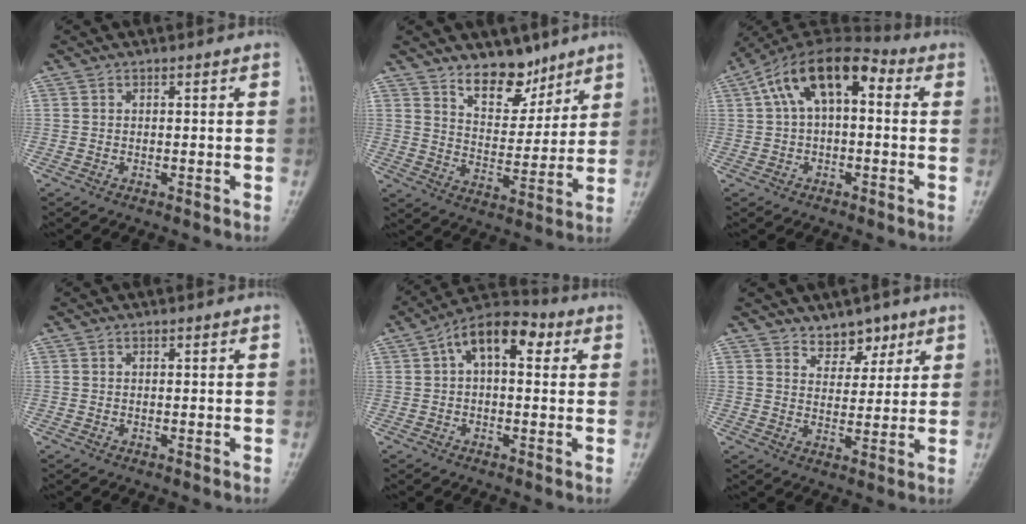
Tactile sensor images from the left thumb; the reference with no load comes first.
{"total": 9.4, "force": [7.2, 4.8, 3.9], "torque": [-0.030, -0.057, 0.126]}
{"total": 12.9, "force": [2.7, 6.9, 10.6], "torque": [-0.173, 0.042, 0.035]}
{"total": 0.0}
{"total": 10.4, "force": [2.7, 5.8, 8.2], "torque": [-0.110, 0.033, 0.032]}
{"total": 5.3, "force": [3.9, 3.2, 1.6], "torque": [0.012, -0.027, 0.063]}